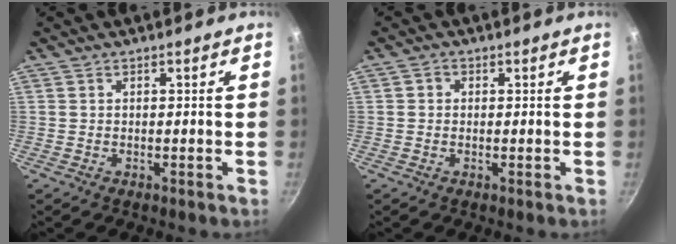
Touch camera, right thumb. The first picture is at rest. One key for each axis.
{"total": 2.0, "fx": 0.2, "fy": 1.8, "fz": 0.8, "tx": -0.006, "ty": 0.002, "tz": -0.003}